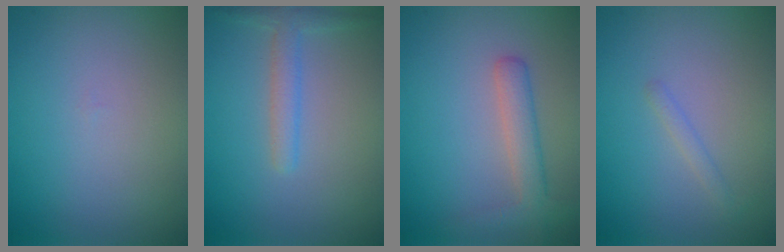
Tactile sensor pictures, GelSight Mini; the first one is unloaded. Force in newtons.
{"total": 2.0, "press": 2.0, "slide": 0.1}
{"total": 2.8, "press": 2.8, "slide": 0.1}
{"total": 0.9, "press": 0.9, "slide": 0.0}